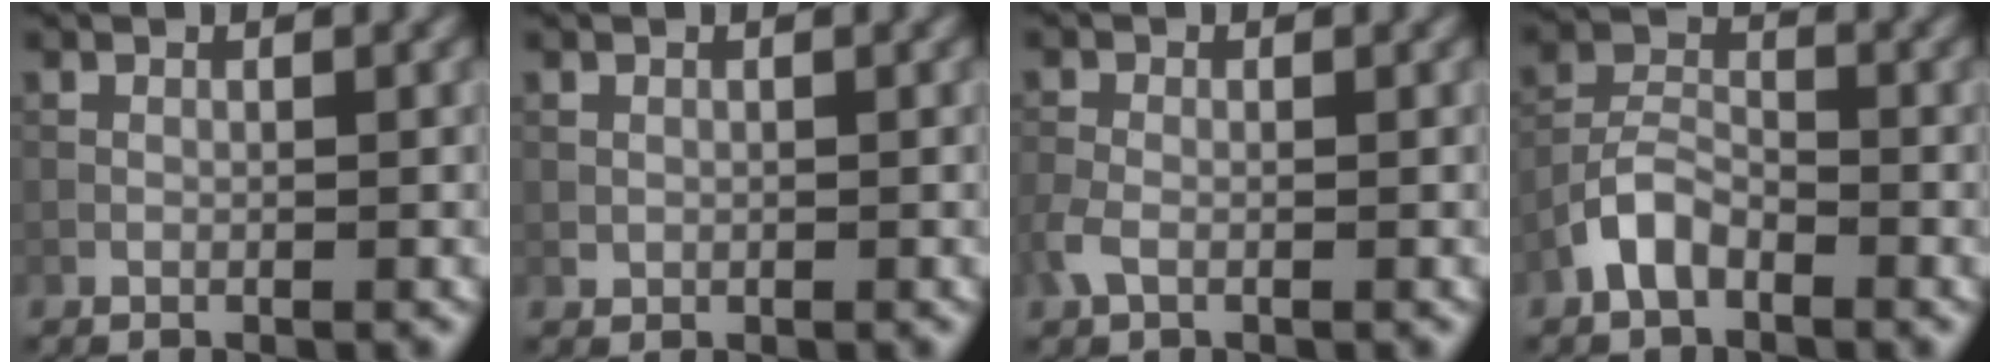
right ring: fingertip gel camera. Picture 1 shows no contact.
{"total": 0.6, "force": [0.6, 0.3, 0.0], "torque": [0.003, 0.000, 0.010]}
{"total": 2.0, "force": [-0.9, 1.1, 1.4], "torque": [-0.042, -0.002, -0.028]}
{"total": 3.3, "force": [-1.8, 1.9, 1.9], "torque": [-0.039, 0.014, -0.045]}